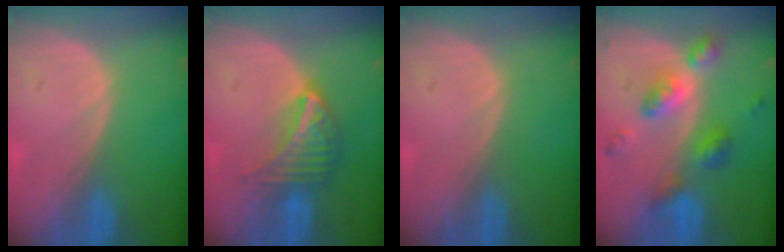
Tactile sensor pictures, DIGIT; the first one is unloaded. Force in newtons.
{"total": 7.2, "press": 6.3, "slide": 3.3}
{"total": 0.0}
{"total": 7.4, "press": 7.4, "slide": 0.5}